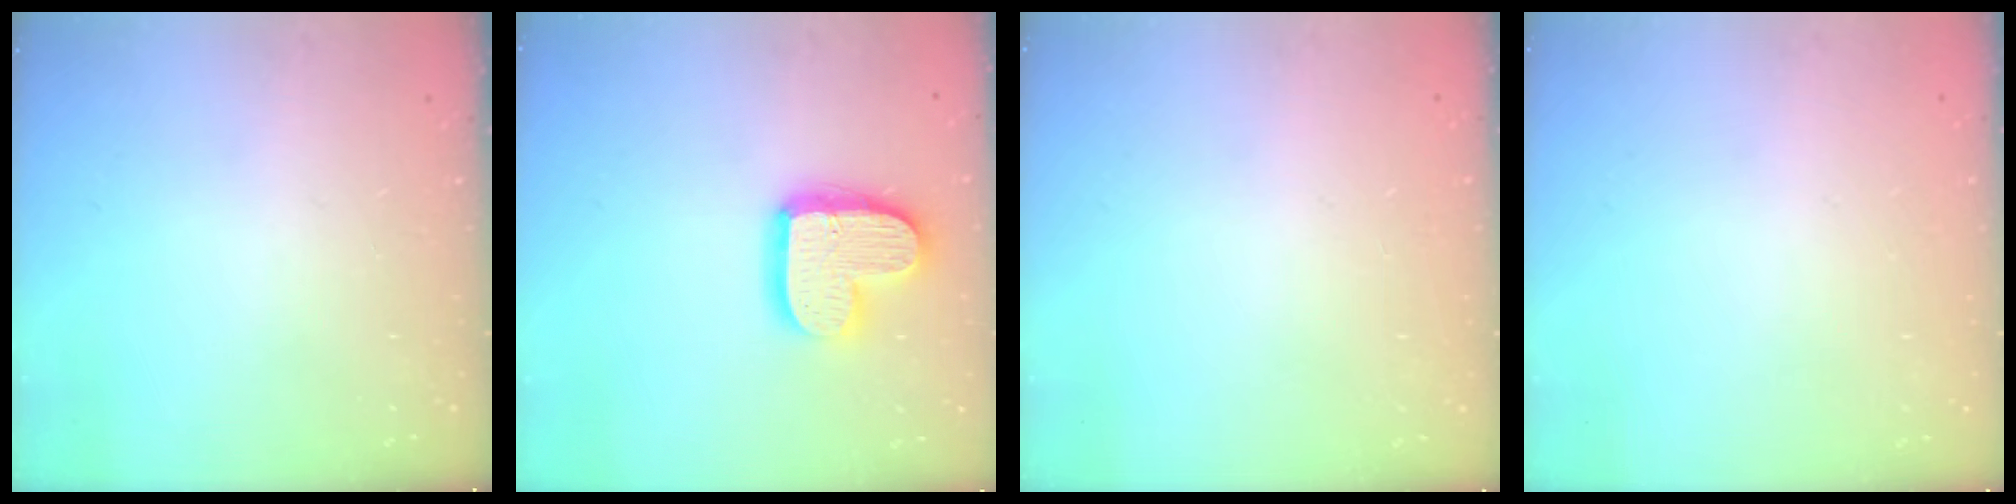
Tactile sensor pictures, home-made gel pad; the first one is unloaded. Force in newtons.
{"total": 16.1, "press": 16.1, "slide": 1.3}
{"total": 0.0}
{"total": 0.0}